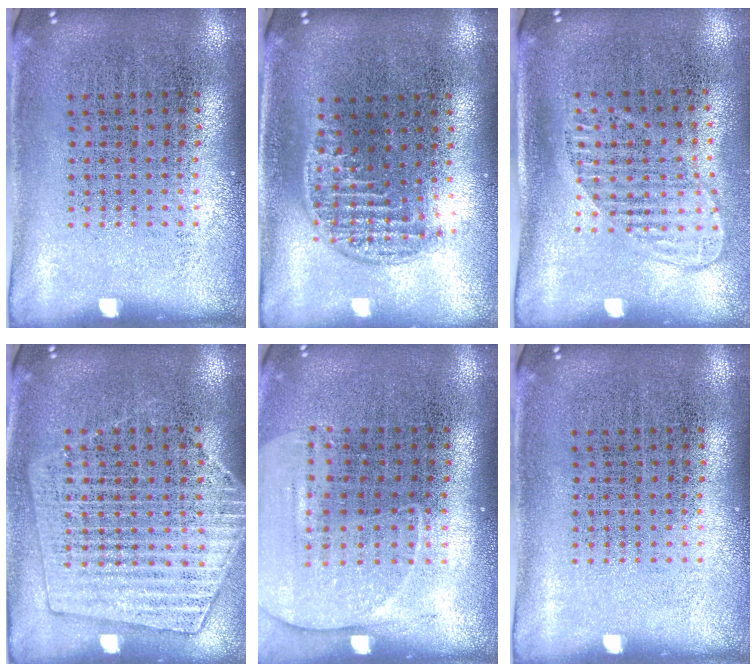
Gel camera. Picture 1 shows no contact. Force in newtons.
{"total": 1.2, "press": 1.0, "slide": 0.7}
{"total": 1.4, "press": 1.2, "slide": 0.7}
{"total": 1.4, "press": 1.3, "slide": 0.5}
{"total": 1.4, "press": 1.3, "slide": 0.4}
{"total": 0.0}